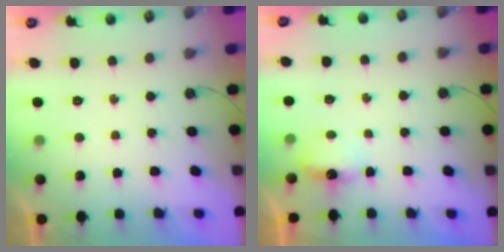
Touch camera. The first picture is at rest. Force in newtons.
{"total": 4.6, "press": 4.5, "slide": 0.6}